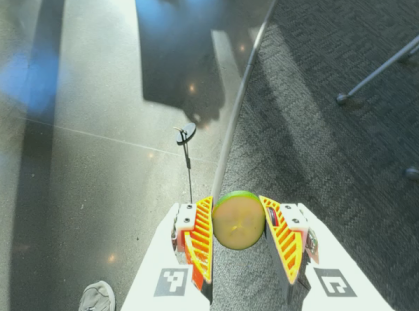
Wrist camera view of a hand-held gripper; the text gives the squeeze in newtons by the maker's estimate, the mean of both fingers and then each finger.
{"total": 10.8, "left": 11.1, "right": 10.5}